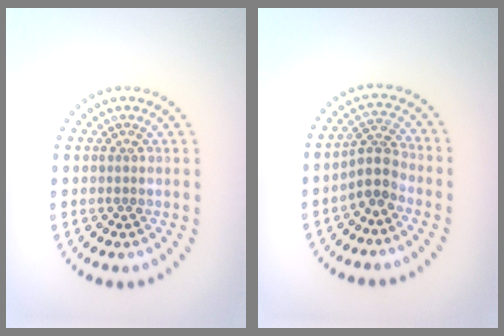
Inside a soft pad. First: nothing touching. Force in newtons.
{"total": 2.8, "press": 2.2, "slide": 1.8}